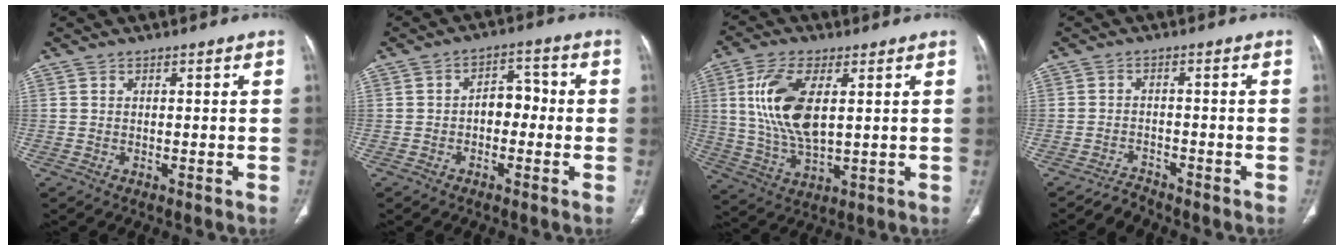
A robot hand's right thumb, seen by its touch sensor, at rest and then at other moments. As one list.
[{"total": 5.4, "force": [-0.9, 3.7, 3.8], "torque": [-0.032, 0.026, -0.023]}, {"total": 13.7, "force": [2.9, 6.3, 11.9], "torque": [-0.244, -0.013, 0.065]}, {"total": 2.5, "force": [-2.4, 0.4, -0.4], "torque": [0.004, 0.008, -0.044]}]